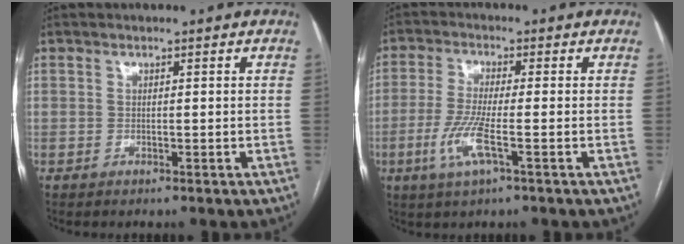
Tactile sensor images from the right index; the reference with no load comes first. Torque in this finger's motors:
{"motor_torque": [0.84, -0.48, 0.53, 0.15]}